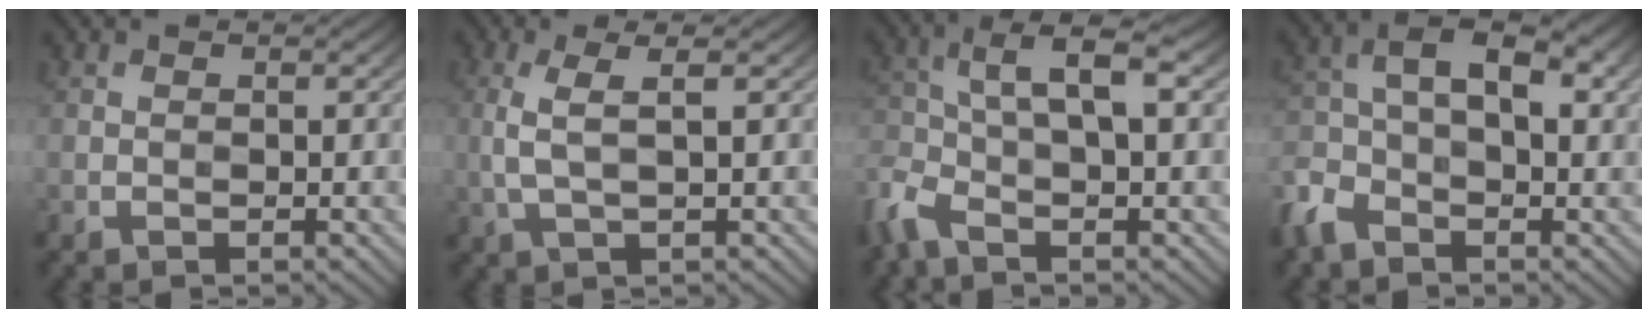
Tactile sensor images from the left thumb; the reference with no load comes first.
{"total": 3.9, "force": [0.7, 1.0, 3.7], "torque": [-0.083, 0.006, 0.016]}
{"total": 7.1, "force": [-1.9, 2.2, 6.4], "torque": [-0.146, 0.007, -0.059]}
{"total": 8.9, "force": [-2.0, 5.2, 6.9], "torque": [-0.141, 0.002, -0.061]}